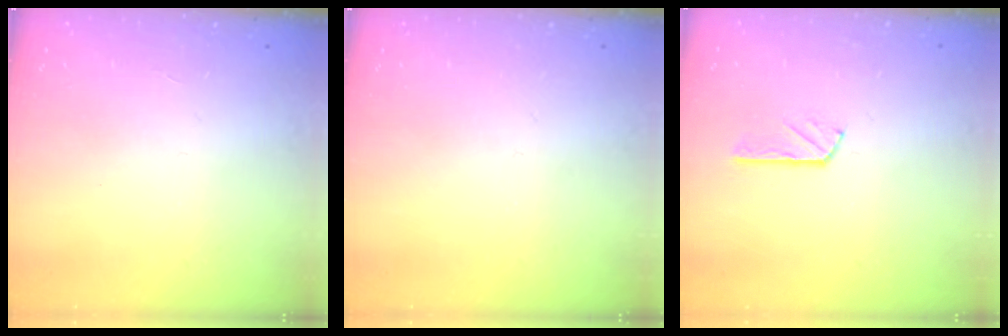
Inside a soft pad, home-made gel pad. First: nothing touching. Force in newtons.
{"total": 0.0}
{"total": 2.8, "press": 2.8, "slide": 0.1}